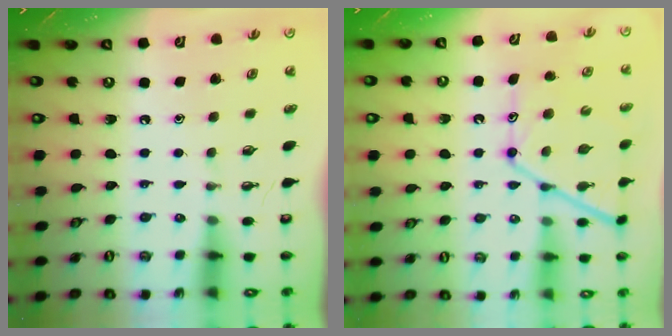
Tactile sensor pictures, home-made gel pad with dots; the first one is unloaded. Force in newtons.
{"total": 14.1, "press": 14.1, "slide": 1.2}